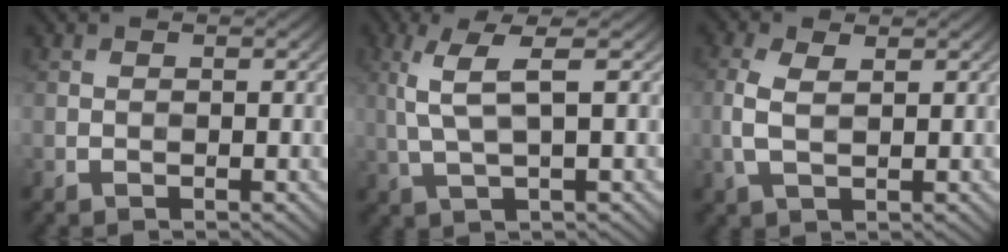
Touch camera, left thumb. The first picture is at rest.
{"total": 5.1, "force": [1.4, 0.9, 4.8], "torque": [-0.111, 0.008, 0.032]}
{"total": 3.6, "force": [0.7, 1.7, 3.0], "torque": [-0.082, 0.003, 0.015]}